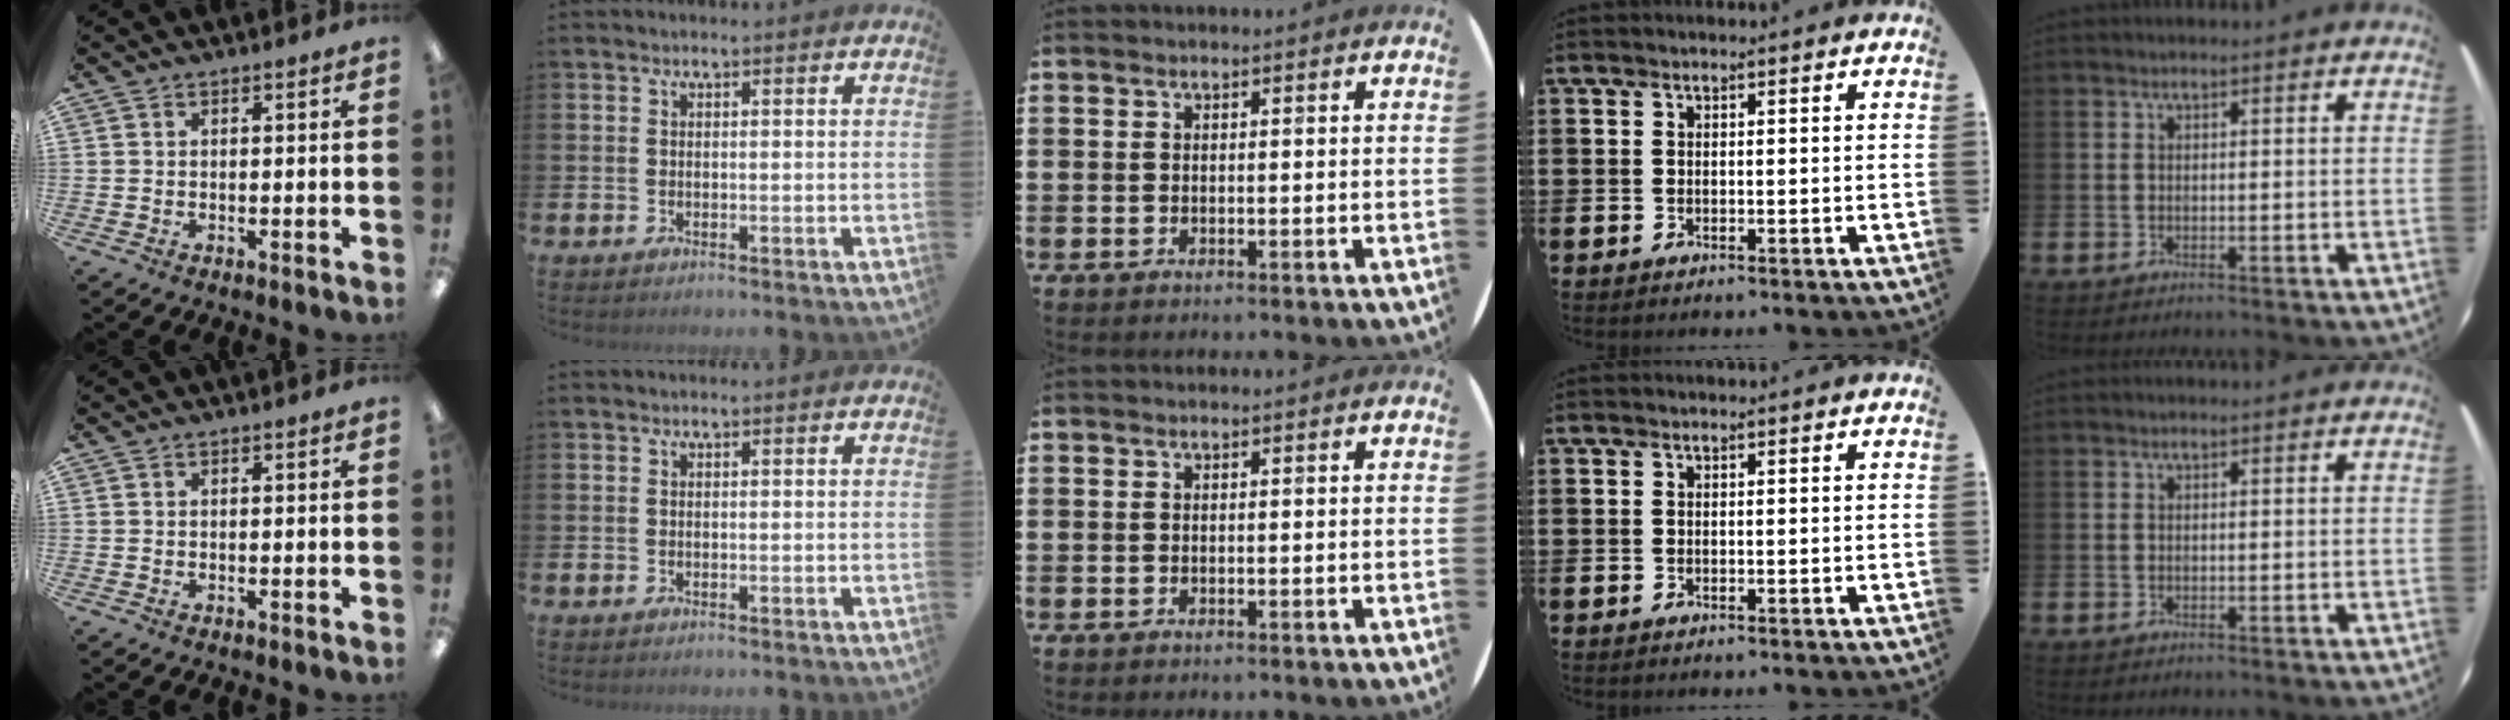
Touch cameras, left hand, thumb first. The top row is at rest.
{}